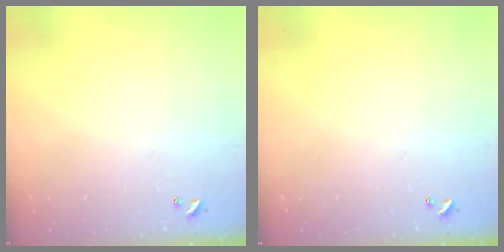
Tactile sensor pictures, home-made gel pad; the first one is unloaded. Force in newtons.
{"total": 0.0}